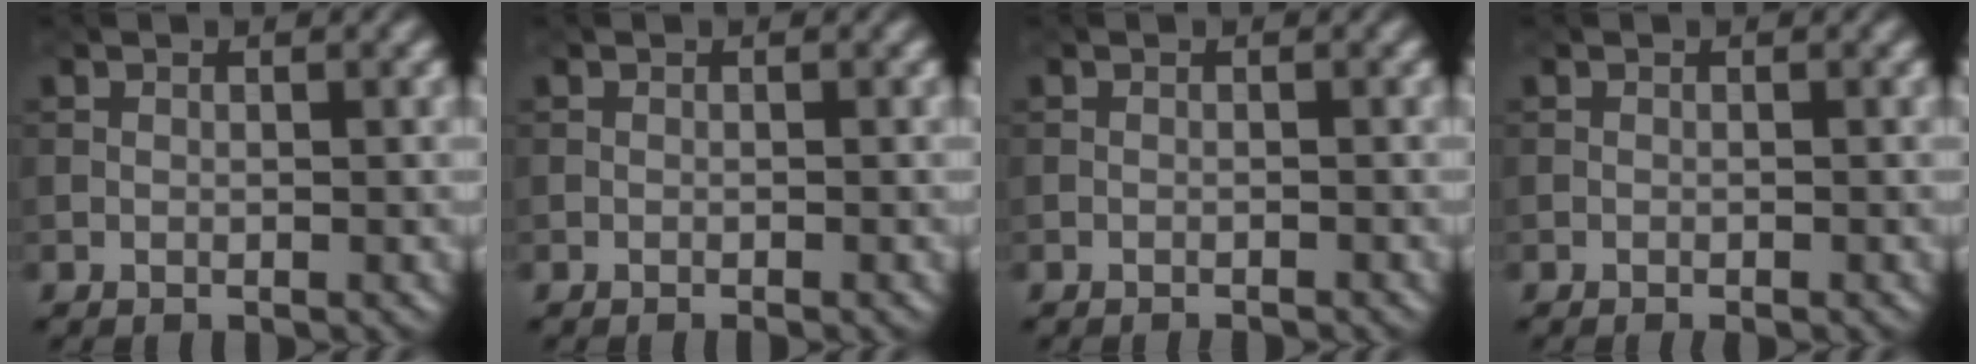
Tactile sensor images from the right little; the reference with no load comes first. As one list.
[{"total": 0.9, "force": [-0.6, 0.3, 0.6], "torque": [-0.011, -0.004, -0.010]}, {"total": 0.9, "force": [-0.8, 0.0, 0.2], "torque": [-0.005, -0.007, -0.016]}, {"total": 1.0, "force": [-0.6, 0.2, 0.8], "torque": [-0.011, -0.004, -0.010]}]